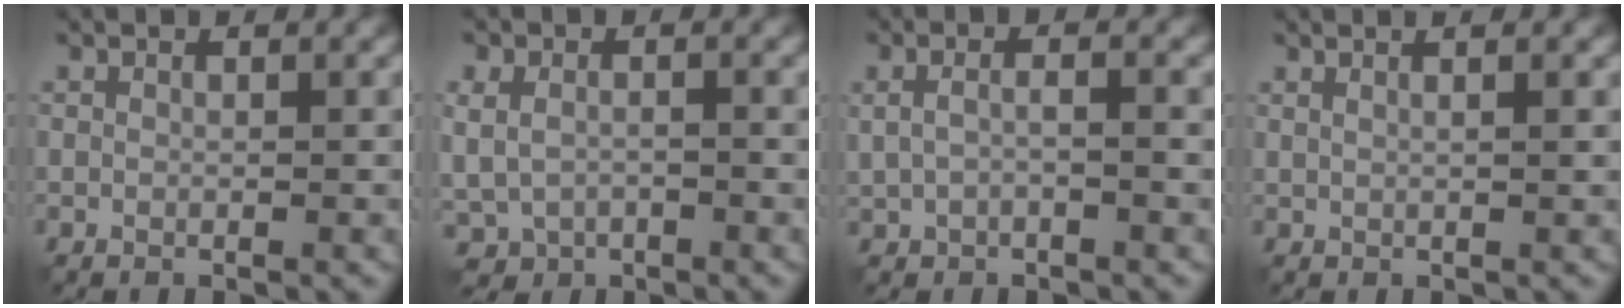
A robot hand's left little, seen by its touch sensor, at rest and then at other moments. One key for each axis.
{"total": 3.7, "fx": -0.8, "fy": 2.8, "fz": 2.3, "tx": -0.046, "ty": -0.009, "tz": -0.009}
{"total": 2.8, "fx": 0.2, "fy": 1.5, "fz": 2.4, "tx": -0.049, "ty": 0.003, "tz": 0.002}
{"total": 2.6, "fx": 1.5, "fy": 1.0, "fz": 1.8, "tx": -0.009, "ty": 0.009, "tz": 0.001}